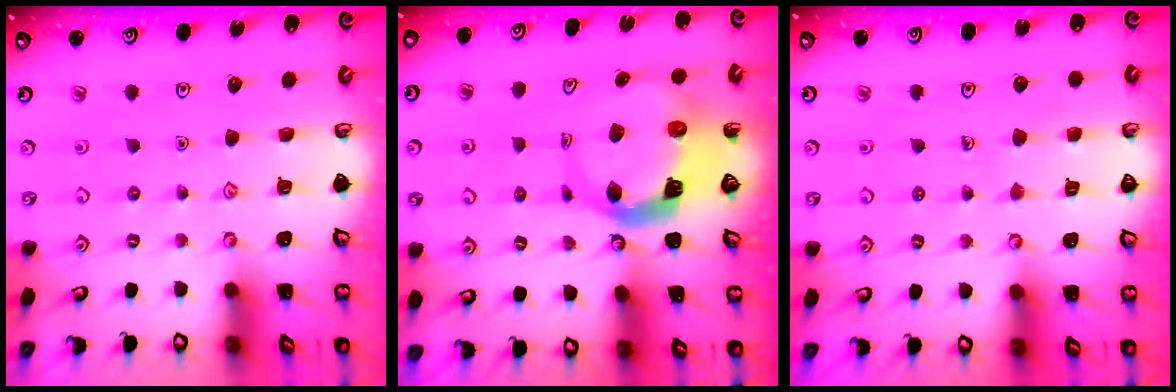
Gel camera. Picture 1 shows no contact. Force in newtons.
{"total": 5.7, "press": 5.6, "slide": 1.0}
{"total": 3.3, "press": 3.3, "slide": 0.2}